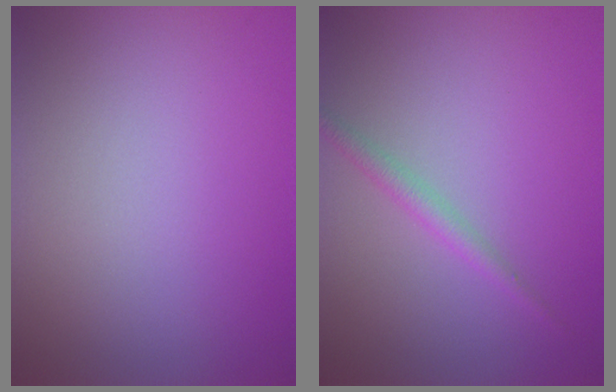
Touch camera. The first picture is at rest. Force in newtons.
{"total": 1.5, "press": 1.5, "slide": 0.1}